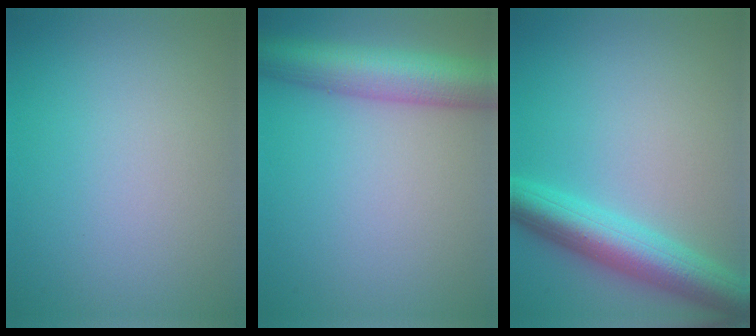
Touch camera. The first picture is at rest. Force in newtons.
{"total": 7.4, "press": 7.4, "slide": 0.4}
{"total": 6.2, "press": 6.2, "slide": 0.3}